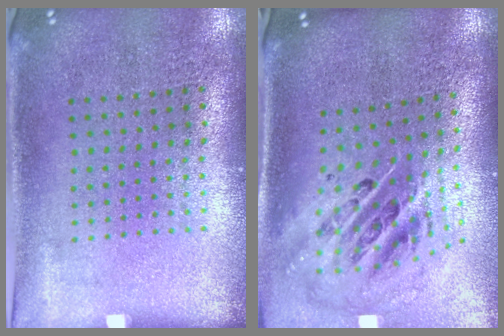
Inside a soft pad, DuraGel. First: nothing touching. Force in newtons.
{"total": 2.7, "press": 1.9, "slide": 2.0}